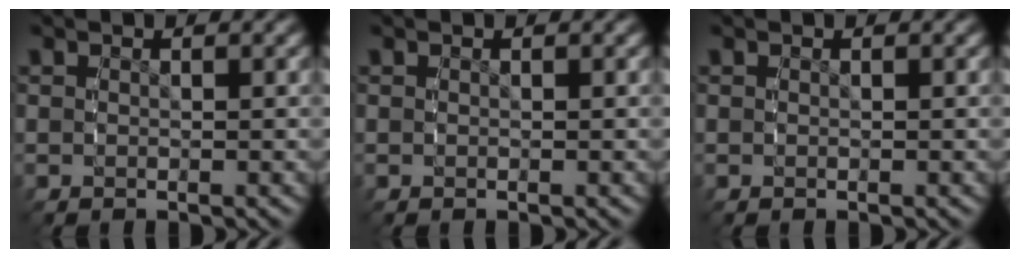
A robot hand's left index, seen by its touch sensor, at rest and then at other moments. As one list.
[{"total": 0.0}, {"total": 0.0}]